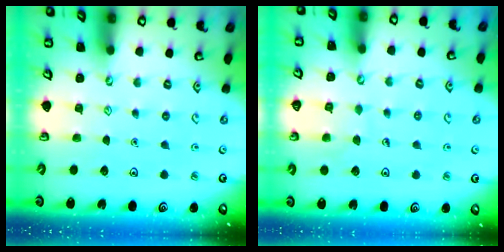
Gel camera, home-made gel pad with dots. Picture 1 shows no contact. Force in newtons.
{"total": 5.1, "press": 5.0, "slide": 0.4}